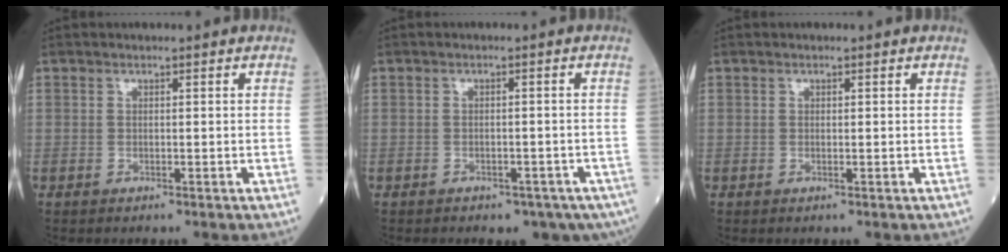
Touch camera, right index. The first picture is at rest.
{"total": 9.1, "force": [-5.9, 5.2, 4.6], "torque": [-0.072, 0.016, -0.071]}
{"total": 0.0}